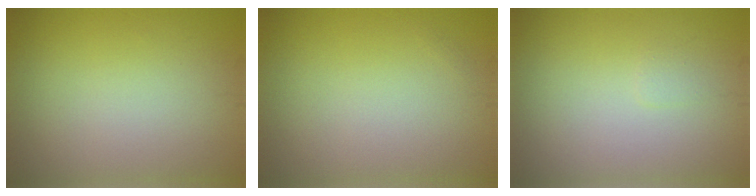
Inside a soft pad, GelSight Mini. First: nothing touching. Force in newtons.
{"total": 0.0}
{"total": 0.5, "press": 0.5, "slide": 0.0}